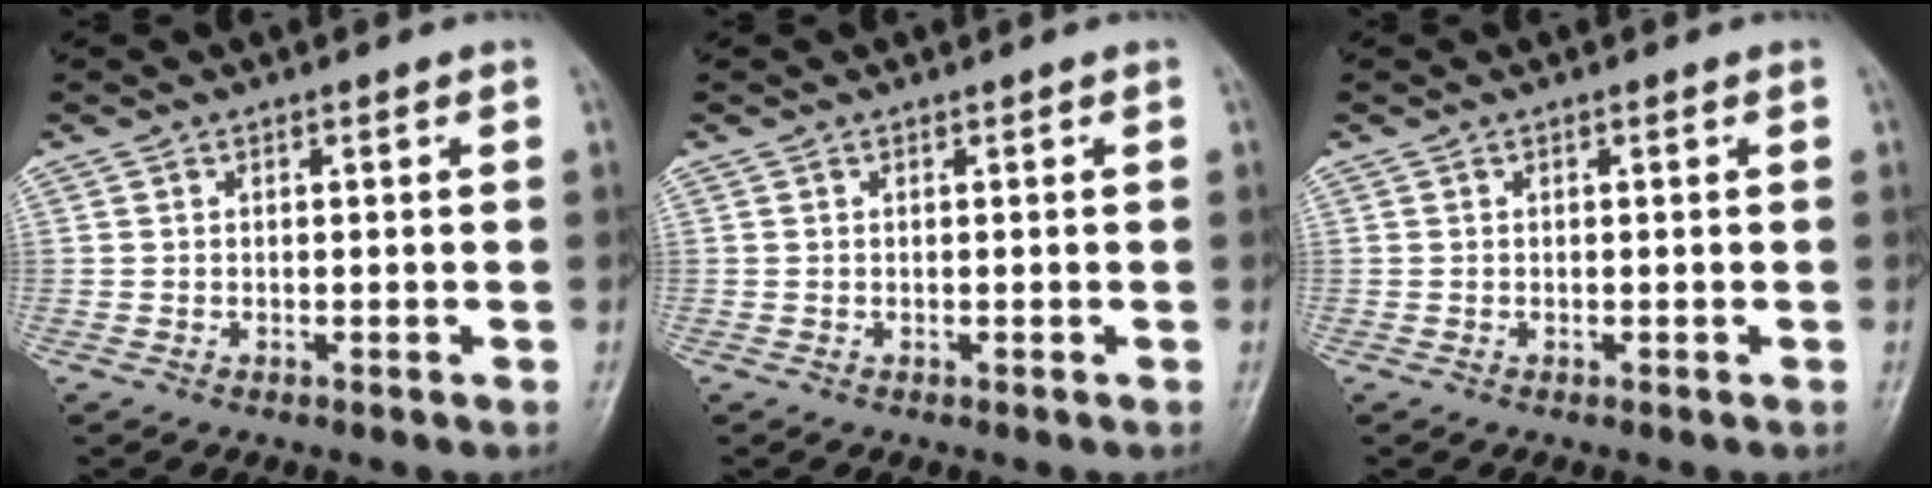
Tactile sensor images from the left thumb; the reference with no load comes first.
{"total": 0.0}
{"total": 0.0}